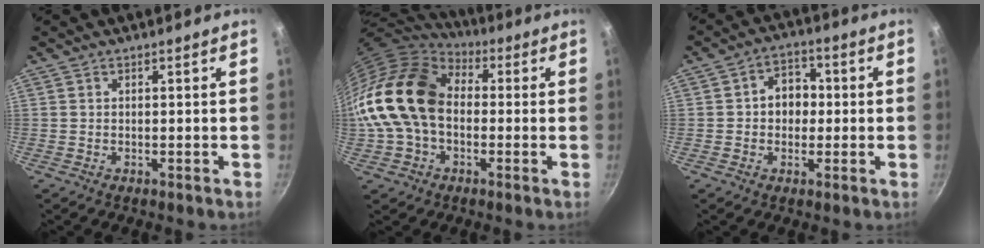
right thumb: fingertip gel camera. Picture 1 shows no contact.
{"total": 20.0, "force": [0.1, 14.3, 13.9], "torque": [-0.256, 0.042, -0.010]}
{"total": 6.7, "force": [0.0, 5.4, 3.9], "torque": [-0.014, 0.015, -0.006]}